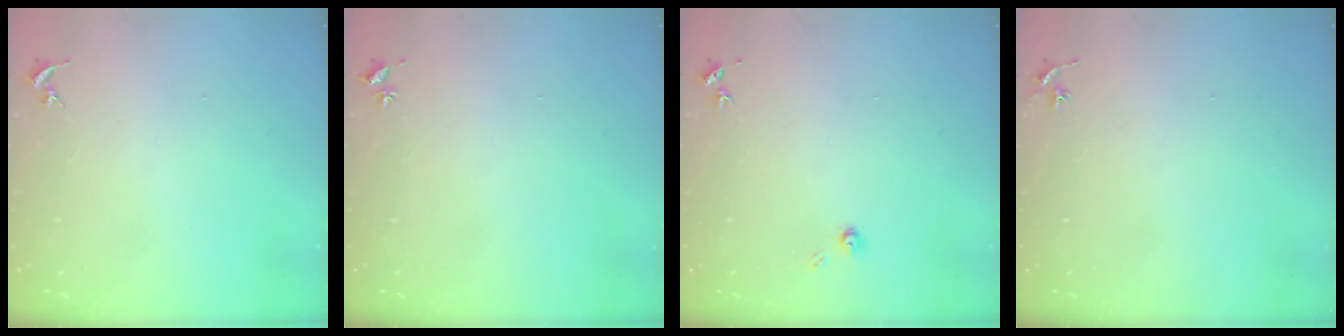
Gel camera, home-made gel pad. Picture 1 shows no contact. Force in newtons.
{"total": 2.0, "press": 2.0, "slide": 0.3}
{"total": 3.2, "press": 3.2, "slide": 0.3}
{"total": 2.9, "press": 2.9, "slide": 0.3}